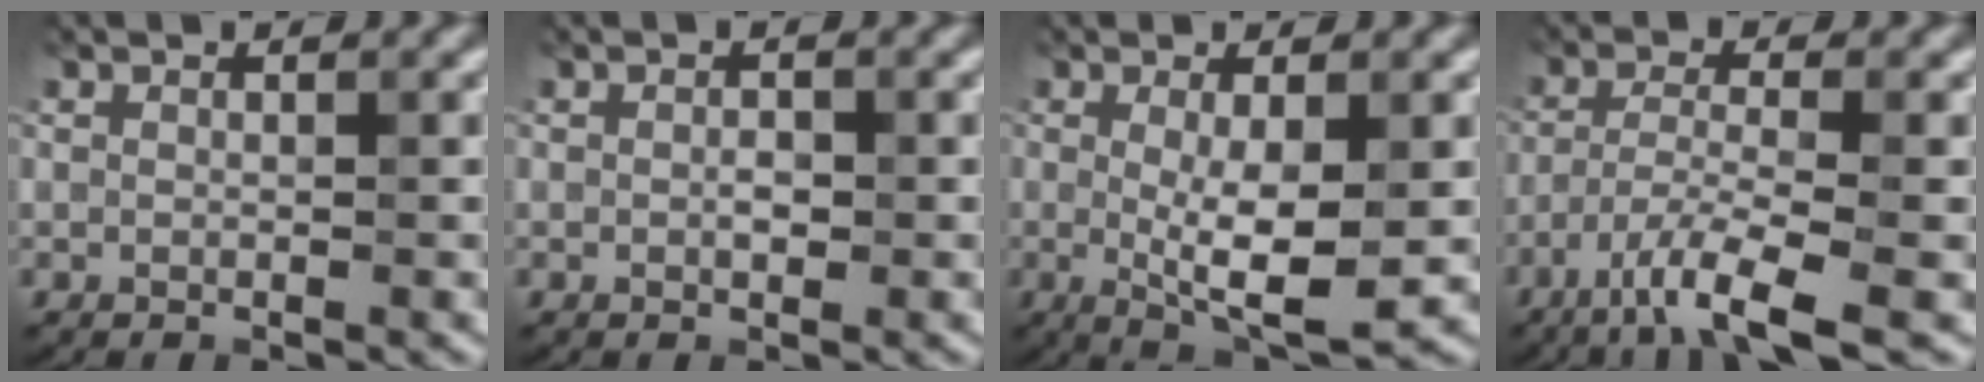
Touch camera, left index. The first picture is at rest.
{"total": 1.0, "force": [-0.1, 0.6, 0.8], "torque": [-0.014, -0.001, -0.001]}
{"total": 5.2, "force": [-0.3, 1.2, 5.1], "torque": [-0.088, -0.013, -0.001]}
{"total": 5.1, "force": [-3.2, 0.7, 3.9], "torque": [-0.071, -0.003, -0.068]}